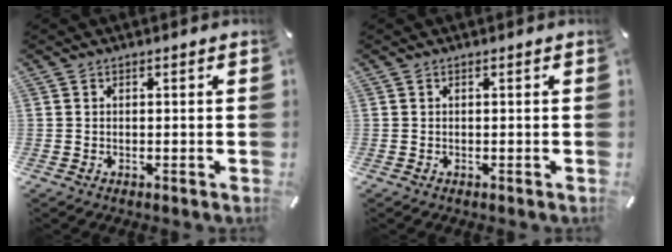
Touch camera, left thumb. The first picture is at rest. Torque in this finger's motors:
{"motor_torque": [0.00, 0.00, 0.02, 0.01, 0.00]}